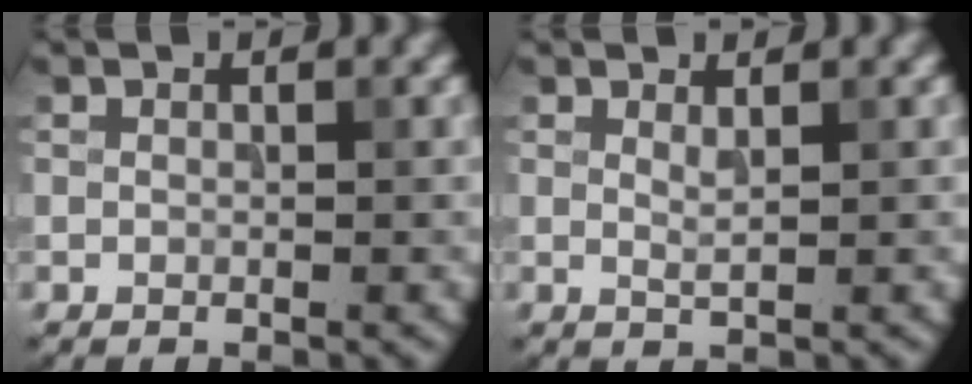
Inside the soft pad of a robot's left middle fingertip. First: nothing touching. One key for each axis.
{"total": 0.9, "fx": 0.5, "fy": 0.2, "fz": 0.7, "tx": -0.013, "ty": -0.003, "tz": 0.010}